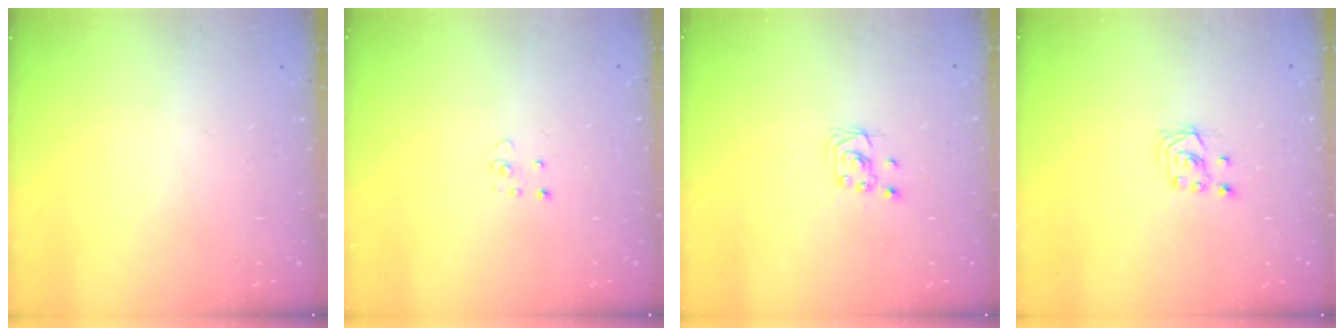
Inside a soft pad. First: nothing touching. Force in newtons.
{"total": 3.4, "press": 3.4, "slide": 0.1}
{"total": 2.3, "press": 2.2, "slide": 0.3}
{"total": 2.7, "press": 2.7, "slide": 0.3}